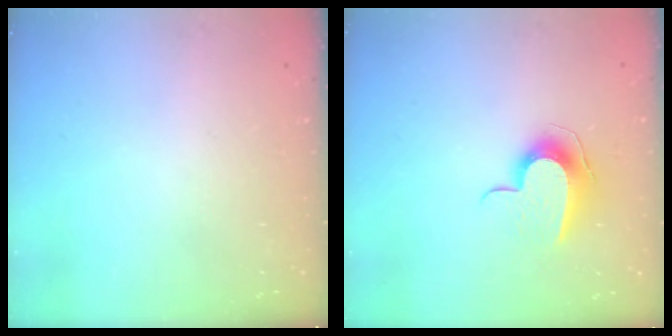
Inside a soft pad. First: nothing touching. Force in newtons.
{"total": 9.5, "press": 9.5, "slide": 0.2}